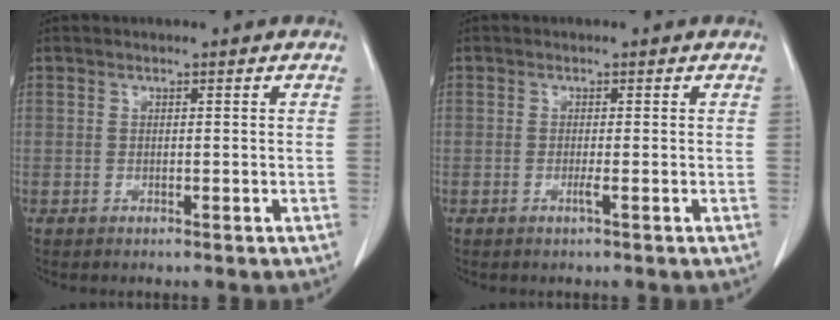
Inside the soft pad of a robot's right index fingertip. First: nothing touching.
{"total": 0.9, "force": [-0.3, -0.2, 0.8], "torque": [-0.014, -0.001, -0.007]}